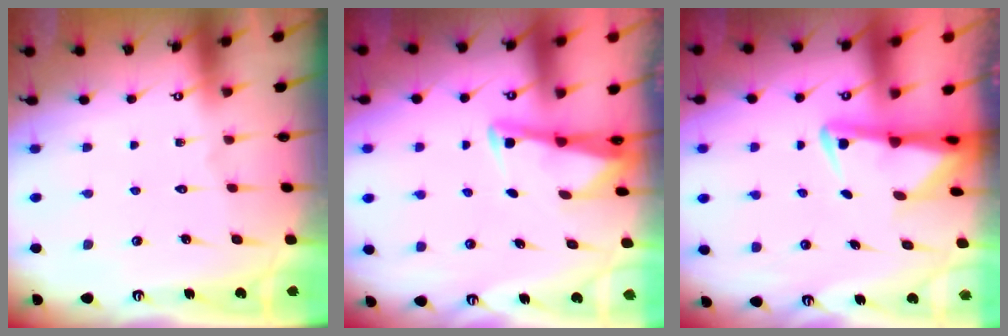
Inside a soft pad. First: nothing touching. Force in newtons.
{"total": 2.9, "press": 2.9, "slide": 0.1}
{"total": 3.3, "press": 3.2, "slide": 0.7}